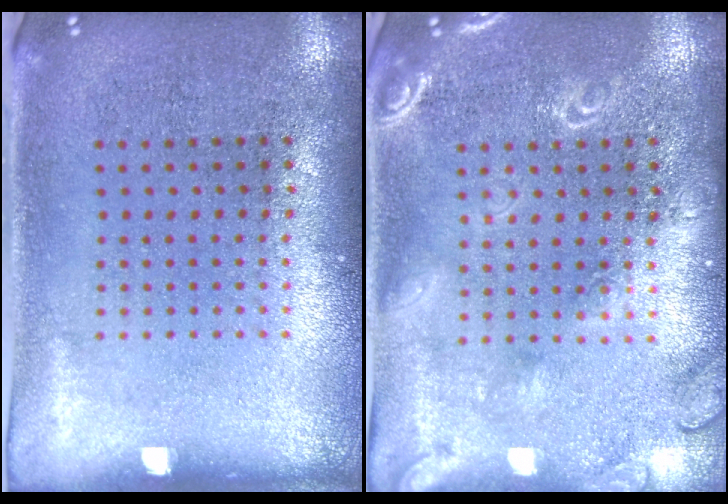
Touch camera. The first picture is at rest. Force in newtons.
{"total": 1.8, "press": 1.7, "slide": 0.2}